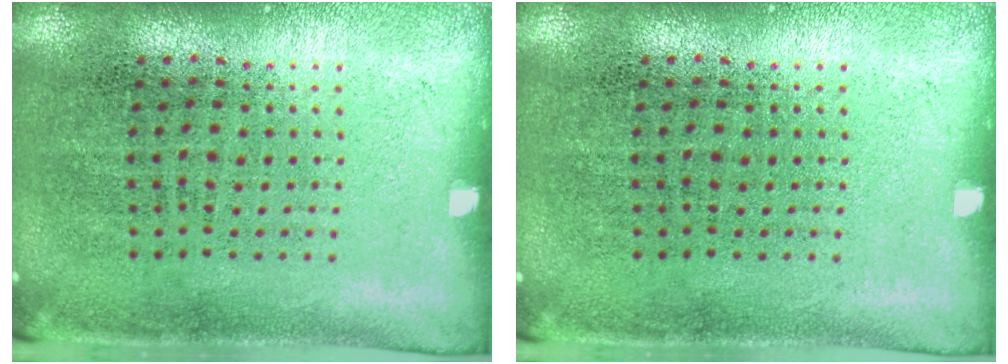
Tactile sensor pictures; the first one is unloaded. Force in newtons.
{"total": 0.0}